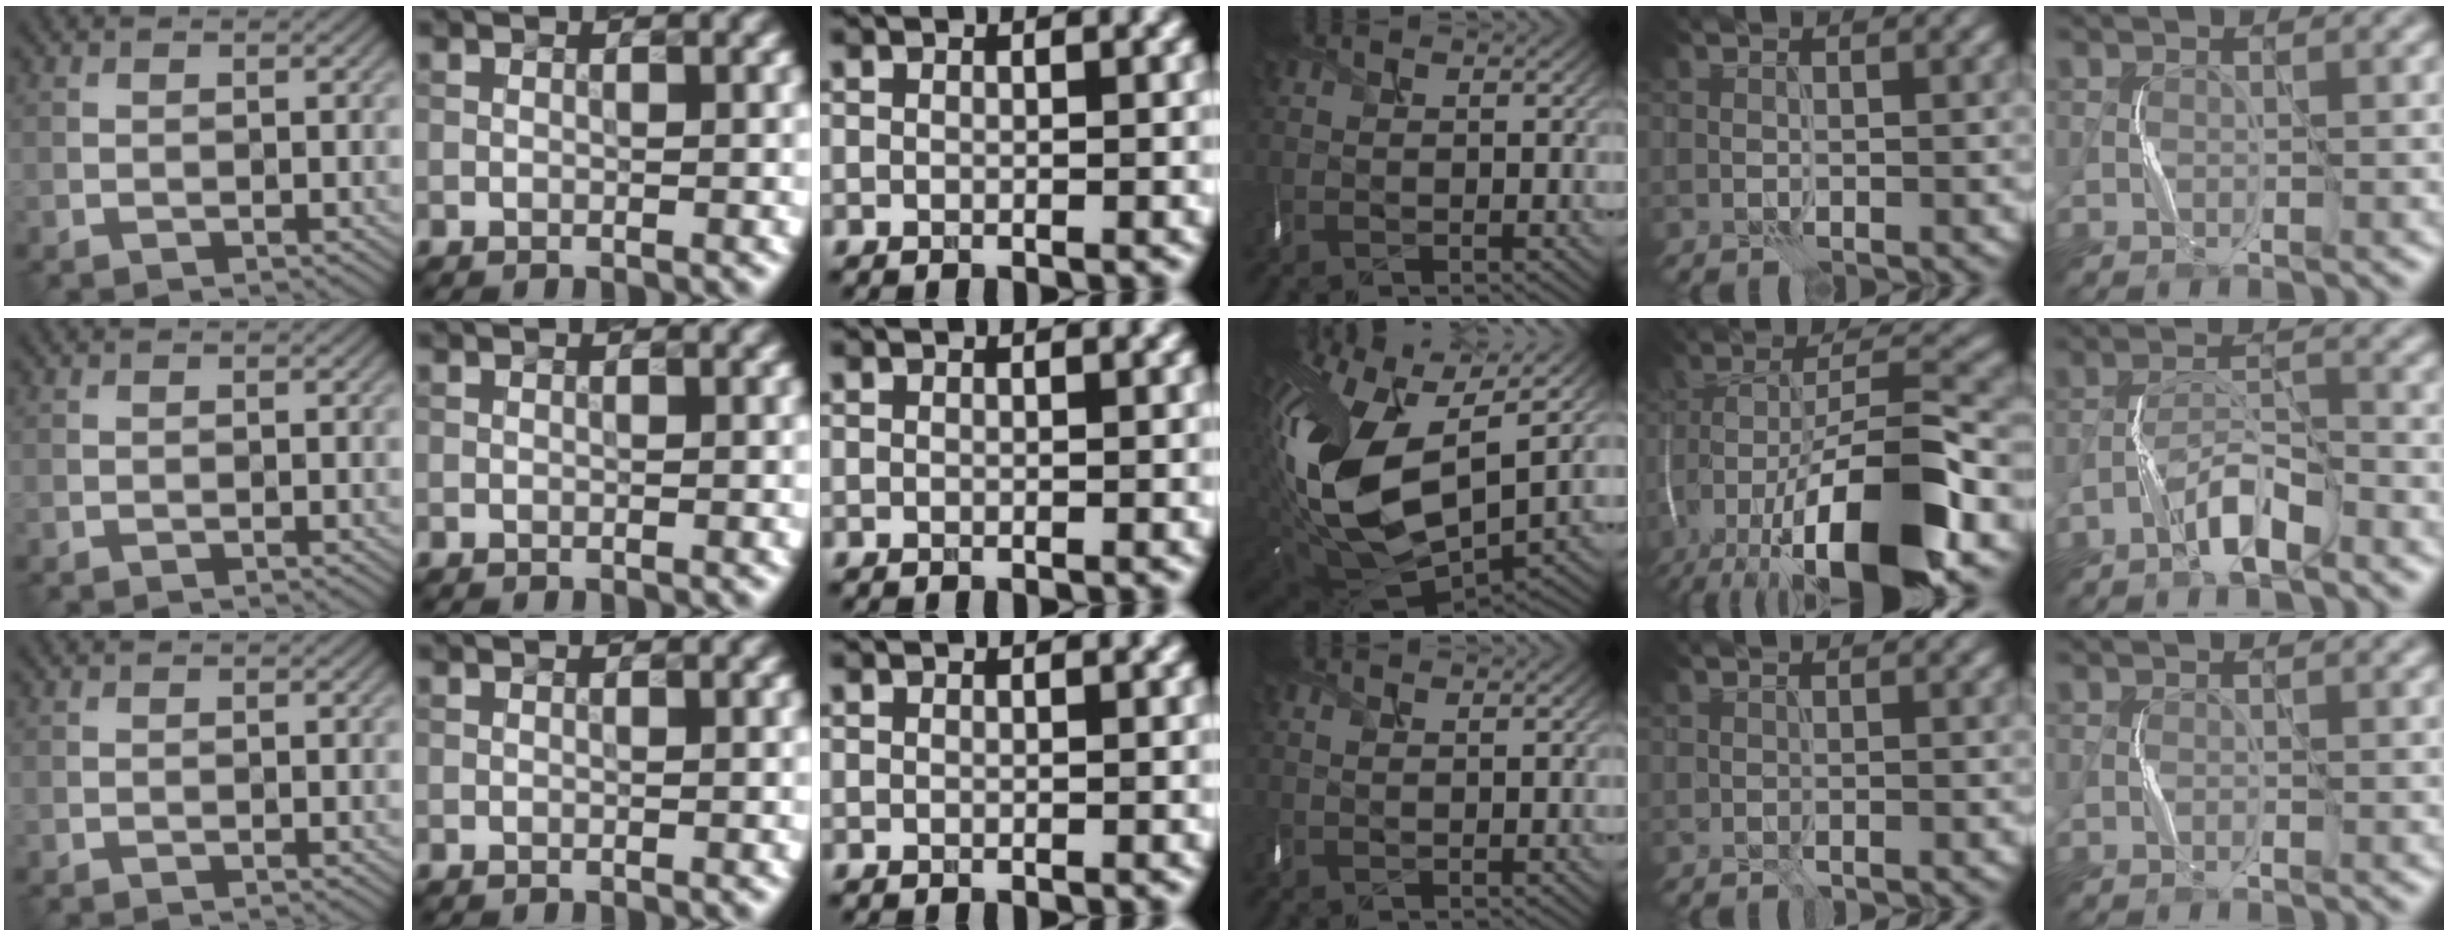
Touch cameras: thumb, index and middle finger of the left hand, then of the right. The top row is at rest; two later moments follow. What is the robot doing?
{"motion": "shake", "object": "box of matches"}